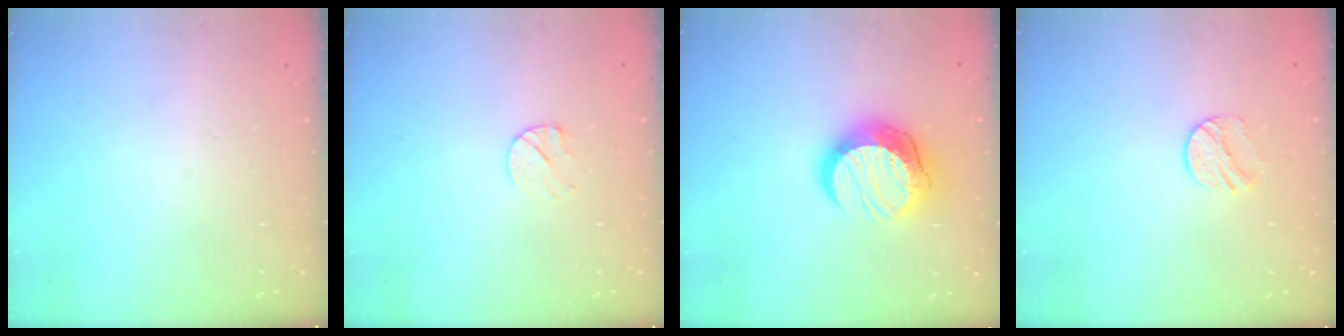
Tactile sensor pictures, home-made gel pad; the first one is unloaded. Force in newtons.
{"total": 6.2, "press": 6.1, "slide": 0.5}
{"total": 15.1, "press": 15.1, "slide": 1.1}
{"total": 7.3, "press": 7.2, "slide": 0.7}